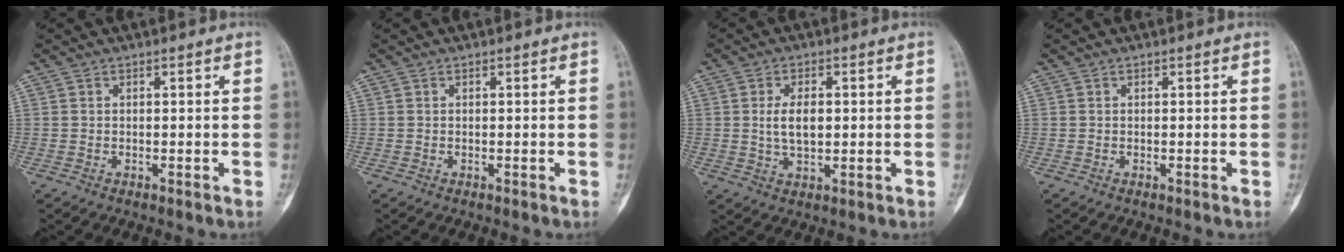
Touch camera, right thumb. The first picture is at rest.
{"total": 0.0}
{"total": 5.3, "force": [0.5, 2.8, 4.5], "torque": [-0.077, -0.003, 0.010]}
{"total": 0.0}